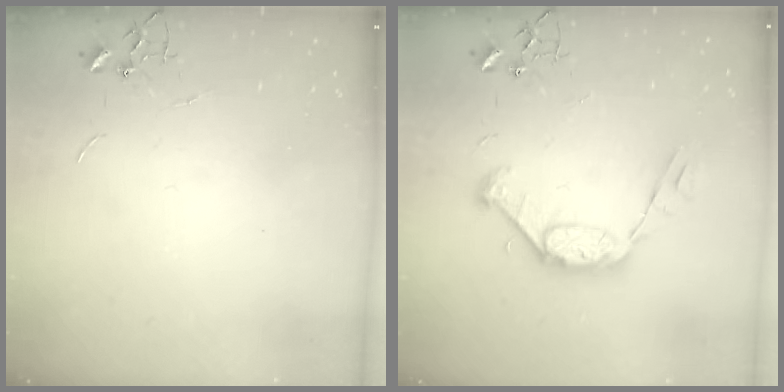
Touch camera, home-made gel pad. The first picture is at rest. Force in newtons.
{"total": 12.1, "press": 12.1, "slide": 1.2}